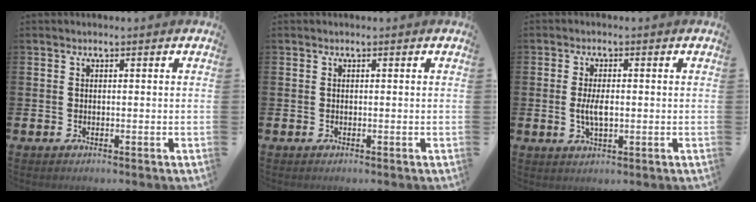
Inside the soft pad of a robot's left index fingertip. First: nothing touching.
{"total": 0.0}
{"total": 3.6, "force": [-0.1, 1.6, 3.2], "torque": [-0.062, -0.001, -0.006]}